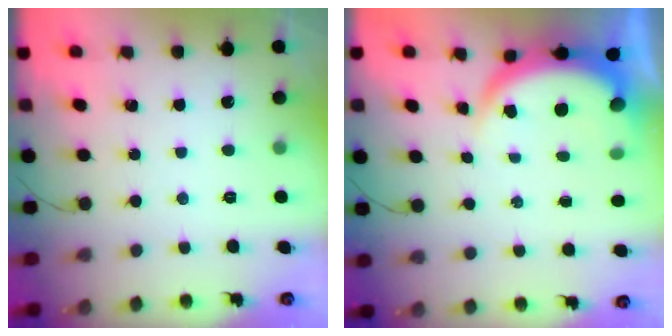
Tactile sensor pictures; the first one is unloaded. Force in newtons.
{"total": 6.8, "press": 6.8, "slide": 0.9}